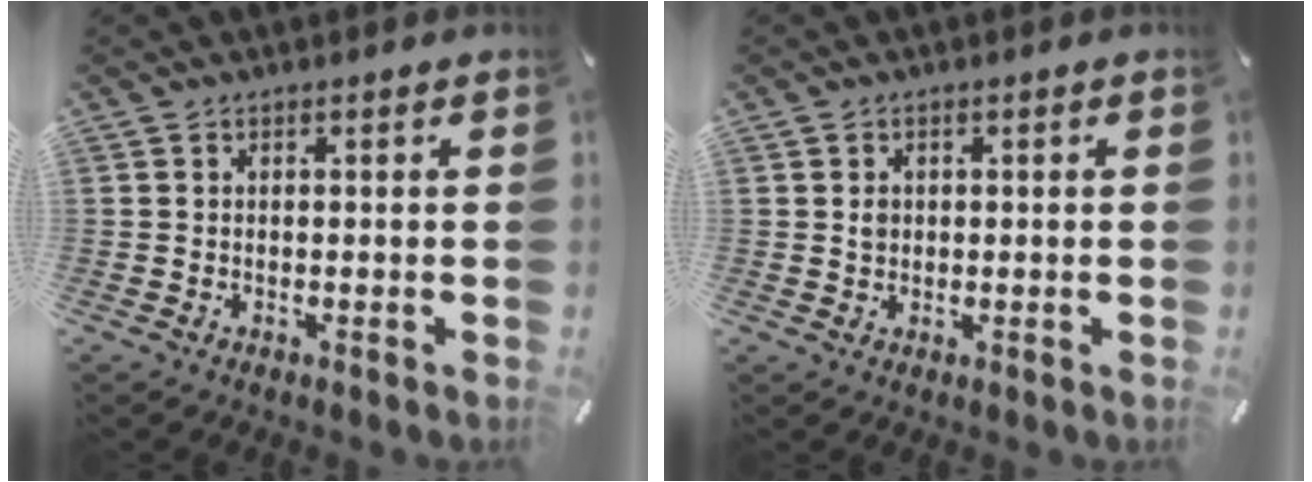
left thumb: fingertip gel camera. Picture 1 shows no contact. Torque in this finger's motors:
{"motor_torque": [0.22, 0.22, 0.13, -0.20, -0.01]}